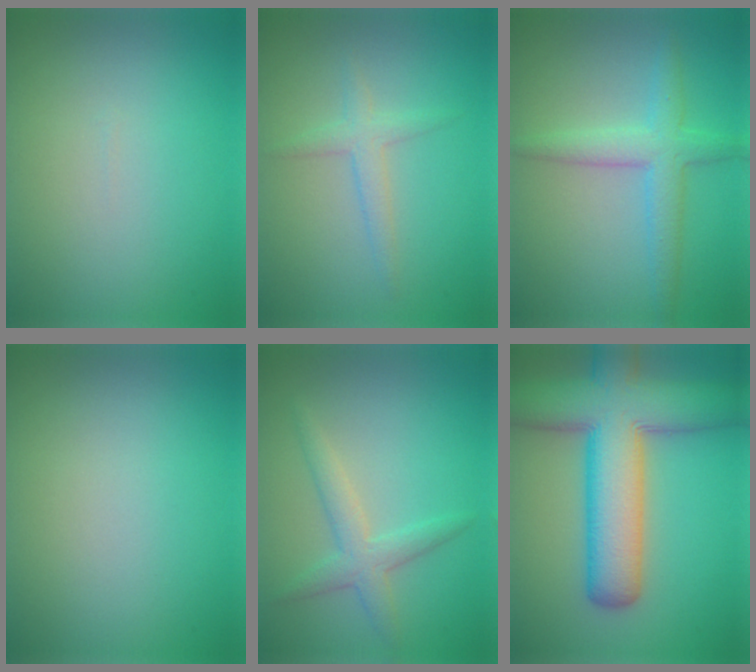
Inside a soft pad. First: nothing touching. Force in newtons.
{"total": 1.9, "press": 1.9, "slide": 0.1}
{"total": 3.7, "press": 3.7, "slide": 0.0}
{"total": 0.0}
{"total": 2.7, "press": 2.7, "slide": 0.1}
{"total": 11.5, "press": 11.5, "slide": 0.5}